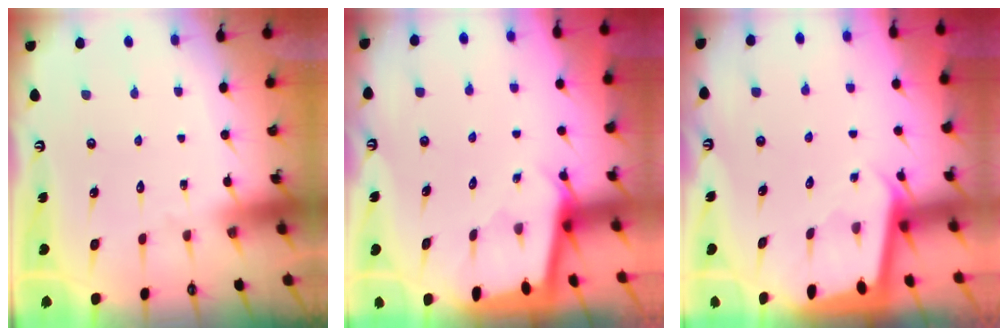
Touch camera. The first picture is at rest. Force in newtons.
{"total": 1.9, "press": 1.9, "slide": 0.1}
{"total": 2.0, "press": 2.0, "slide": 0.0}